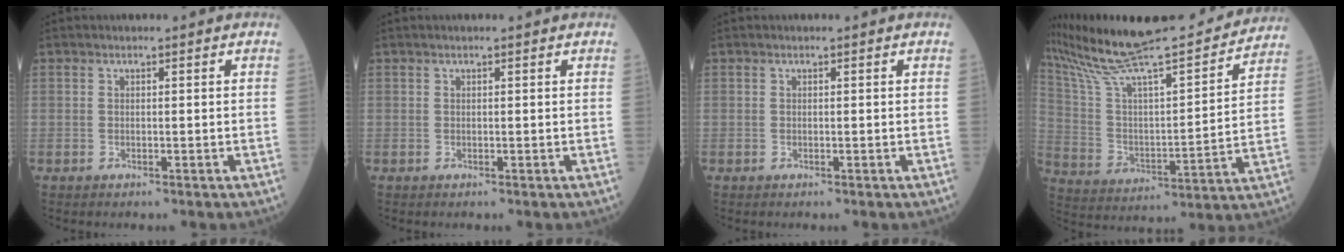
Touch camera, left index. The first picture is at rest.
{"total": 1.0, "force": [0.8, 0.0, 0.5], "torque": [-0.010, 0.016, 0.015]}
{"total": 0.0}
{"total": 24.7, "force": [22.4, 2.5, 10.1], "torque": [-0.188, -0.012, 0.345]}